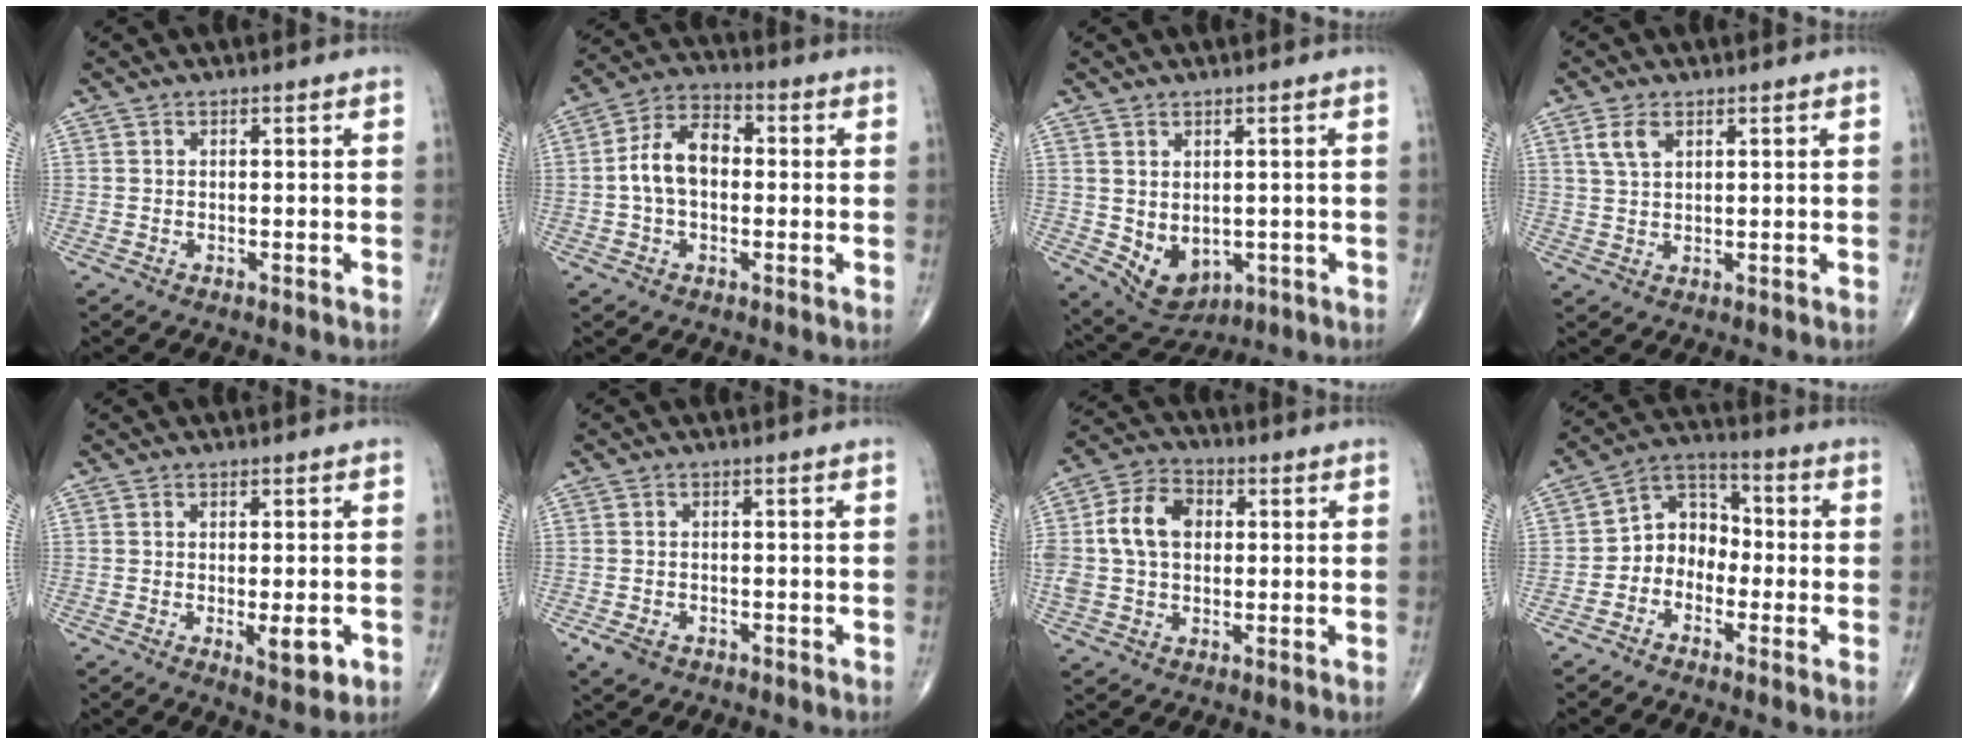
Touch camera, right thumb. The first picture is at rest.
{"total": 10.6, "force": [0.2, 7.0, 8.0], "torque": [-0.137, 0.029, -0.006]}
{"total": 7.4, "force": [-1.0, 5.3, 5.1], "torque": [-0.060, -0.007, 0.006]}
{"total": 4.0, "force": [1.9, 2.2, 2.7], "torque": [-0.053, 0.001, 0.042]}
{"total": 5.0, "force": [-1.3, 1.7, 4.4], "torque": [-0.055, -0.009, -0.014]}
{"total": 3.0, "force": [-1.6, 2.0, 1.5], "torque": [-0.027, 0.003, -0.023]}
{"total": 12.3, "force": [1.3, 8.9, 8.4], "torque": [-0.151, 0.024, 0.020]}
{"total": 8.2, "force": [-2.3, 6.7, 4.1], "torque": [-0.031, 0.047, -0.060]}